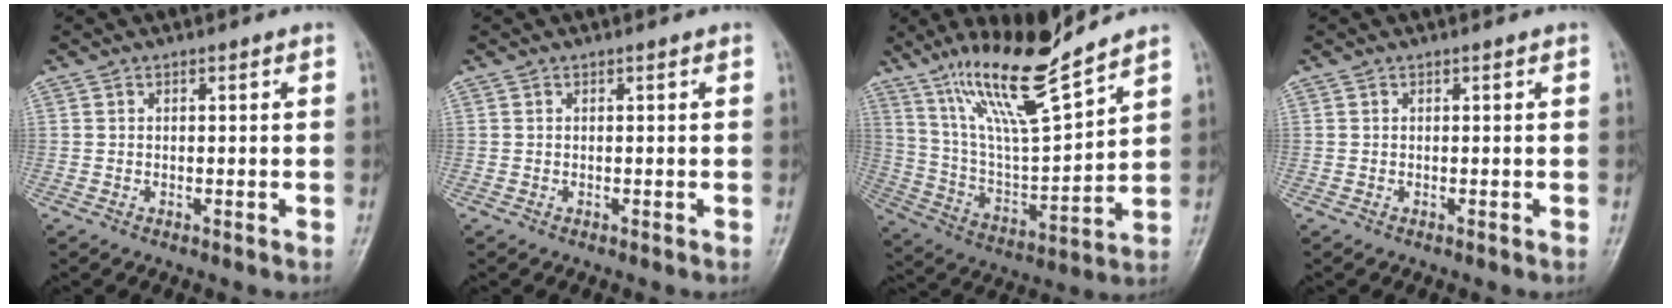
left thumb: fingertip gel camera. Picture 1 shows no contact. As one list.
[{"total": 0.0}, {"total": 16.8, "force": [13.0, 2.0, 10.5], "torque": [-0.178, -0.073, 0.250]}, {"total": 0.0}]